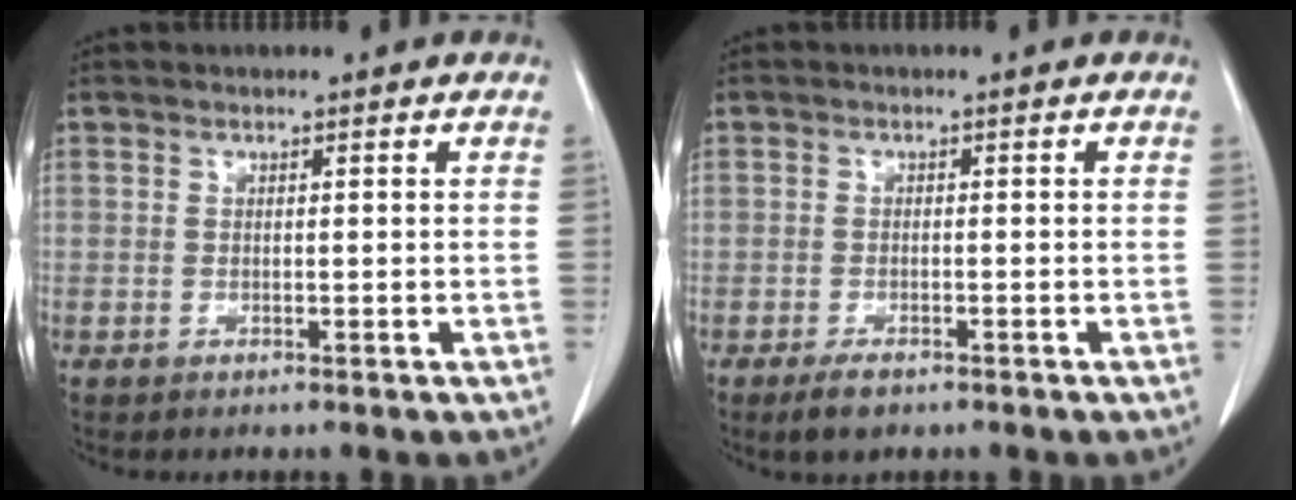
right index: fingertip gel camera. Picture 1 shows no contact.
{"total": 2.7, "force": [-1.9, 1.2, 1.6], "torque": [-0.034, -0.004, -0.027]}